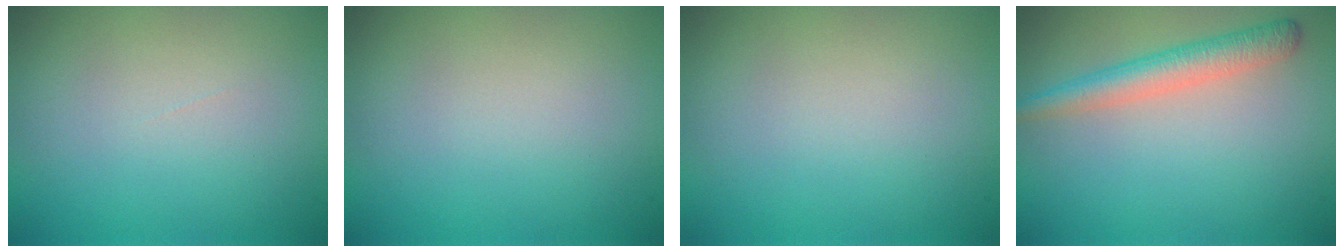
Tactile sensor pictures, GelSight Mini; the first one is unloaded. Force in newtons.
{"total": 0.0}
{"total": 0.0}
{"total": 3.1, "press": 3.1, "slide": 0.2}